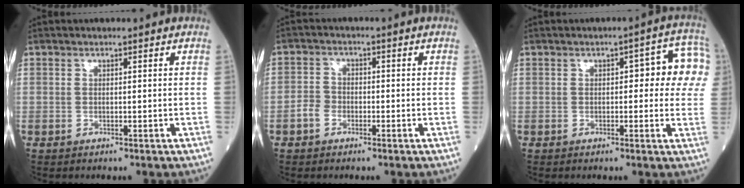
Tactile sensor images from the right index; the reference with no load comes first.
{"total": 2.7, "force": [-1.3, 2.1, 1.1], "torque": [-0.018, 0.007, -0.029]}
{"total": 8.5, "force": [1.6, 3.1, 7.8], "torque": [-0.076, 0.032, 0.013]}